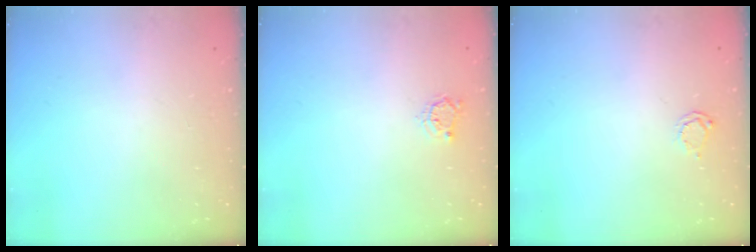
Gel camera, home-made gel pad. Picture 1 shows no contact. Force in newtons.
{"total": 3.3, "press": 3.3, "slide": 0.4}
{"total": 2.7, "press": 2.7, "slide": 0.4}